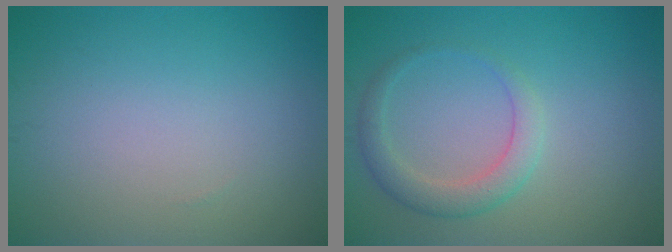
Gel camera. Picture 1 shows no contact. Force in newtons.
{"total": 2.8, "press": 2.8, "slide": 0.3}